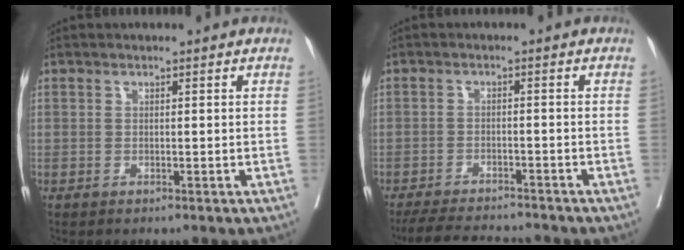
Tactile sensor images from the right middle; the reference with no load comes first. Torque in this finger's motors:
{"motor_torque": [0.86, -0.93, 0.20, 0.09]}